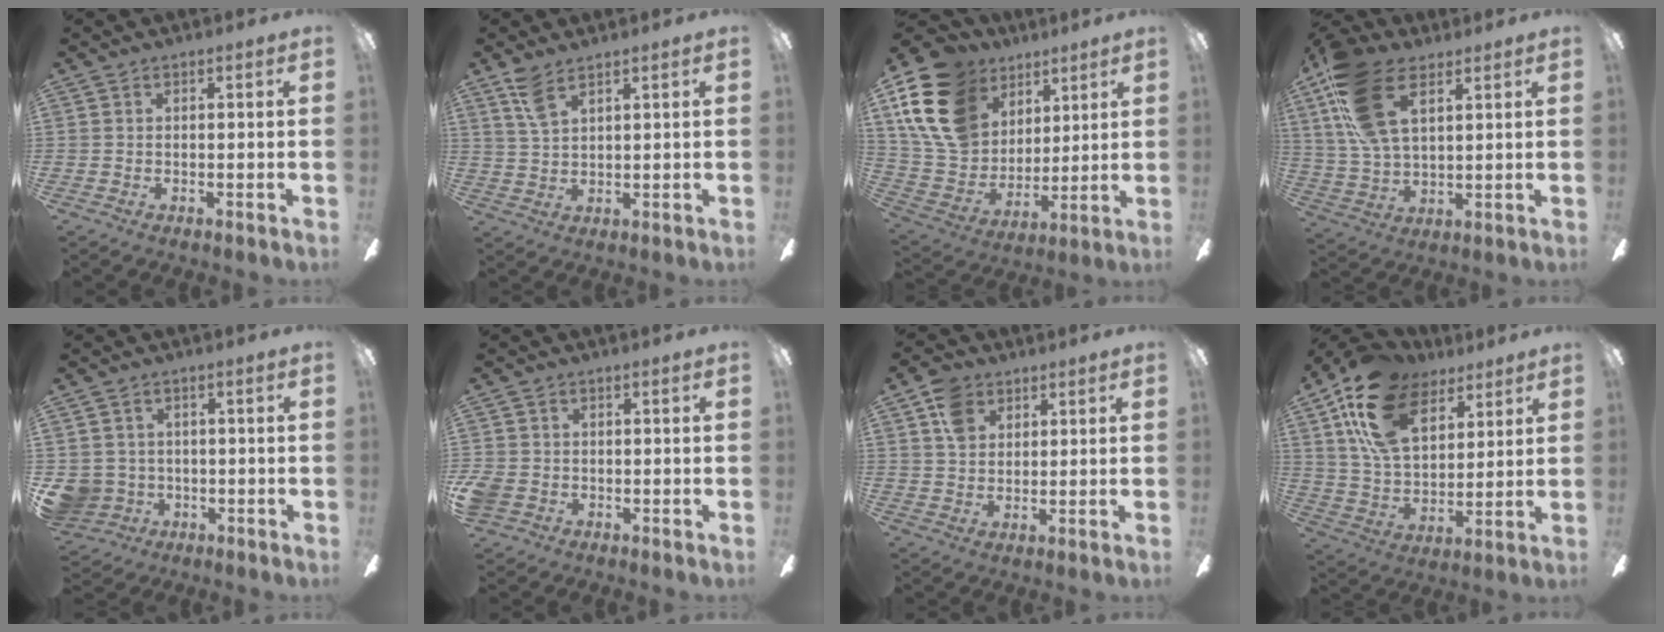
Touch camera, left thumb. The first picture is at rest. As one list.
[{"total": 5.3, "force": [3.8, 1.8, 3.2], "torque": [-0.073, -0.008, 0.071]}, {"total": 20.0, "force": [9.4, 14.6, 9.9], "torque": [-0.230, -0.033, 0.178]}, {"total": 18.8, "force": [8.9, 10.2, 13.1], "torque": [-0.284, -0.010, 0.163]}, {"total": 6.4, "force": [-1.2, 6.1, 1.4], "torque": [-0.056, 0.008, -0.020]}, {"total": 4.0, "force": [-1.6, 3.2, 1.7], "torque": [-0.039, 0.010, -0.031]}, {"total": 7.0, "force": [3.8, 5.1, 3.0], "torque": [-0.060, 0.004, 0.071]}, {"total": 19.3, "force": [10.8, 11.2, 11.3], "torque": [-0.217, -0.031, 0.201]}]